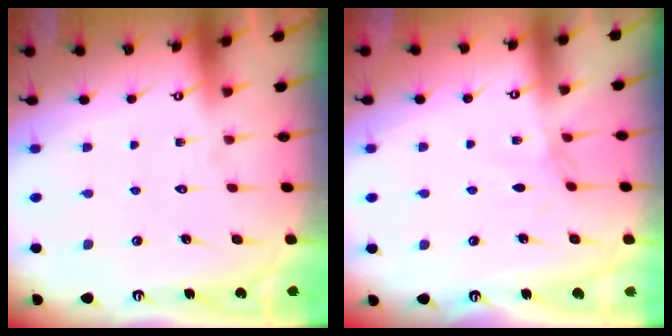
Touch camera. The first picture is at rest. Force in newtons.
{"total": 0.9, "press": 0.8, "slide": 0.3}